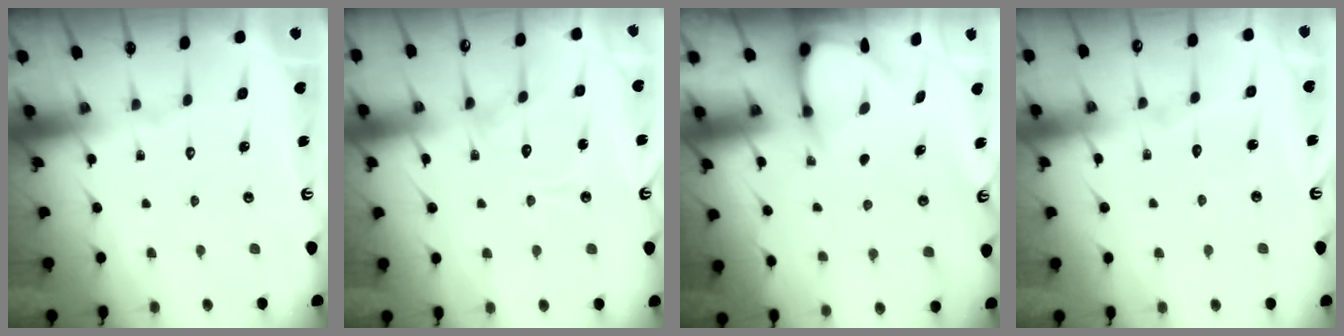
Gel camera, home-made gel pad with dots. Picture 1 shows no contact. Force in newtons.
{"total": 10.6, "press": 10.6, "slide": 0.5}
{"total": 3.9, "press": 3.8, "slide": 0.3}
{"total": 4.8, "press": 4.8, "slide": 0.3}